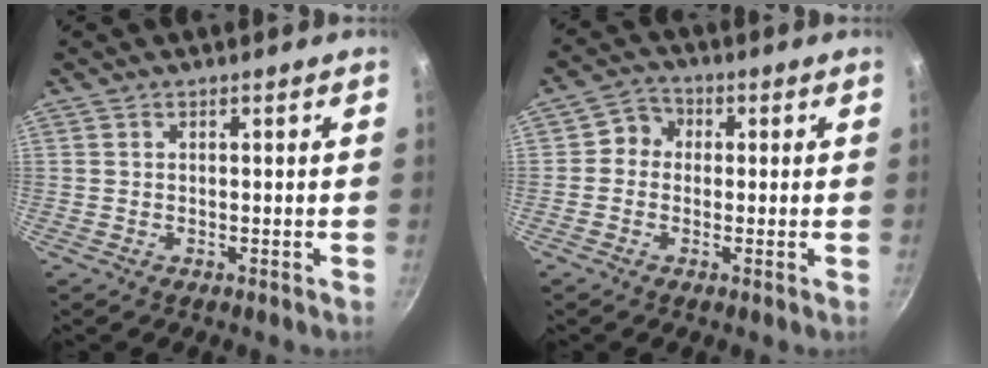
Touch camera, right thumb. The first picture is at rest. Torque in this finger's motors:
{"motor_torque": [-0.39, 0.48, 0.20, 0.18, 0.01]}